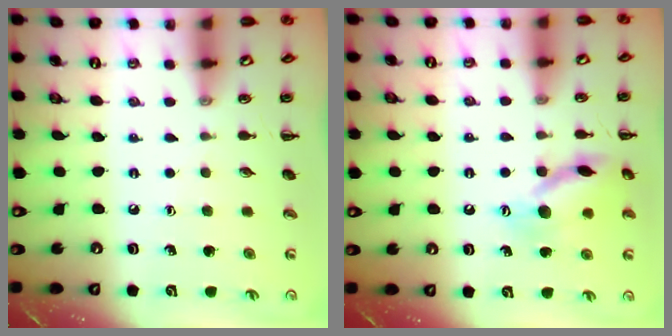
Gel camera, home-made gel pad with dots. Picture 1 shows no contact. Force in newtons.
{"total": 13.5, "press": 13.5, "slide": 1.3}